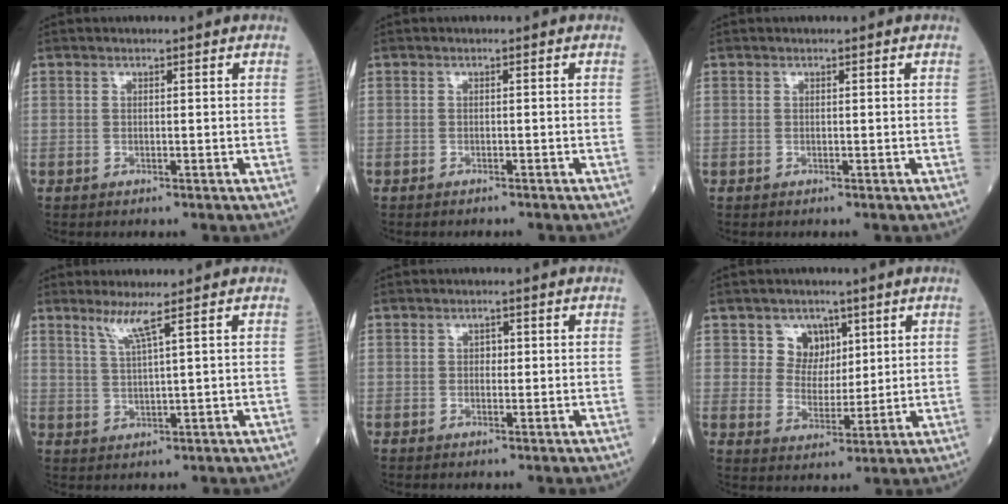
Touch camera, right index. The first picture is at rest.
{"total": 1.2, "force": [-1.2, 0.2, 0.3], "torque": [-0.009, -0.003, -0.015]}
{"total": 0.0}
{"total": 3.5, "force": [2.2, -1.0, 2.5], "torque": [-0.055, -0.008, 0.048]}
{"total": 0.6, "force": [0.0, 0.5, 0.4], "torque": [-0.004, 0.002, -0.001]}
{"total": 5.3, "force": [2.8, 4.4, 1.2], "torque": [-0.018, 0.006, 0.052]}